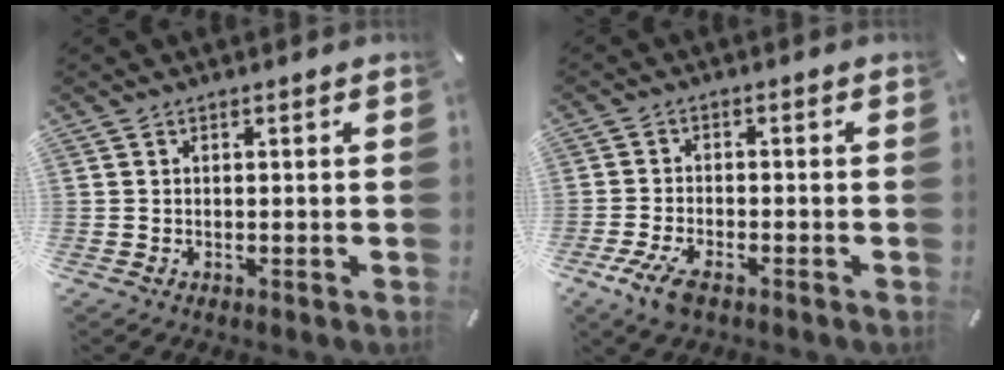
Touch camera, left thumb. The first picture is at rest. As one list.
[{"total": 5.9, "force": [-3.6, 2.4, 4.0], "torque": [-0.100, 0.002, -0.069]}]